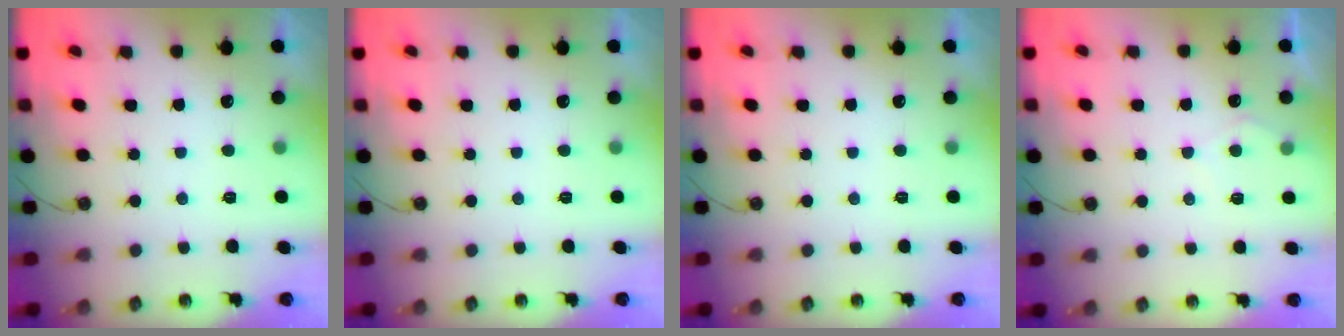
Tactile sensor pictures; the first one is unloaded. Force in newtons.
{"total": 0.0}
{"total": 0.0}
{"total": 4.5, "press": 4.4, "slide": 0.5}